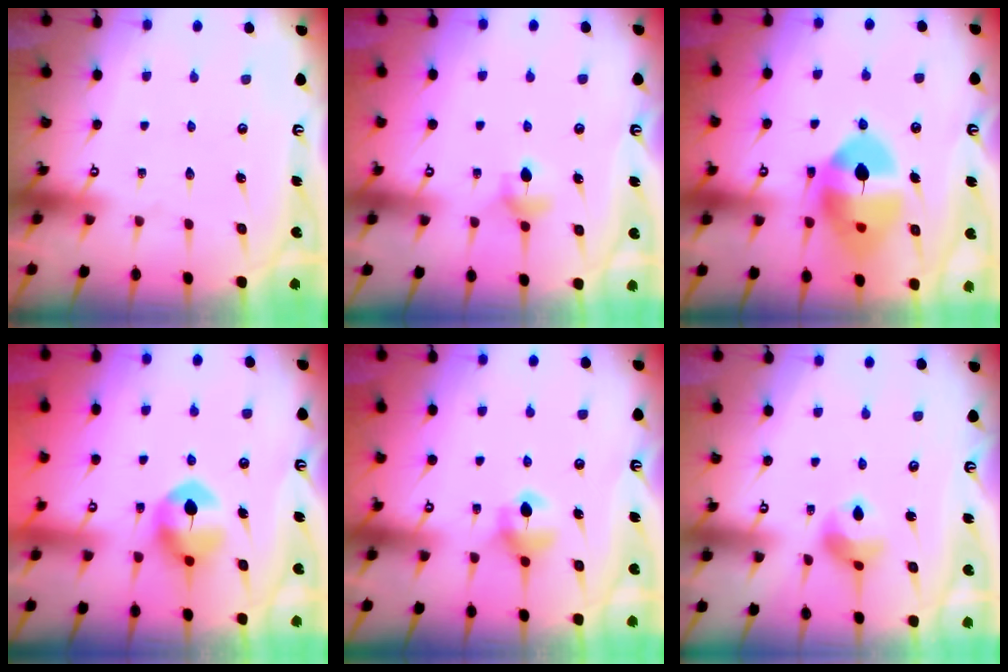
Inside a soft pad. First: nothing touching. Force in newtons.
{"total": 5.2, "press": 5.1, "slide": 0.7}
{"total": 14.6, "press": 14.5, "slide": 2.0}
{"total": 9.7, "press": 9.7, "slide": 0.5}
{"total": 6.5, "press": 6.5, "slide": 0.5}
{"total": 8.2, "press": 8.1, "slide": 1.0}